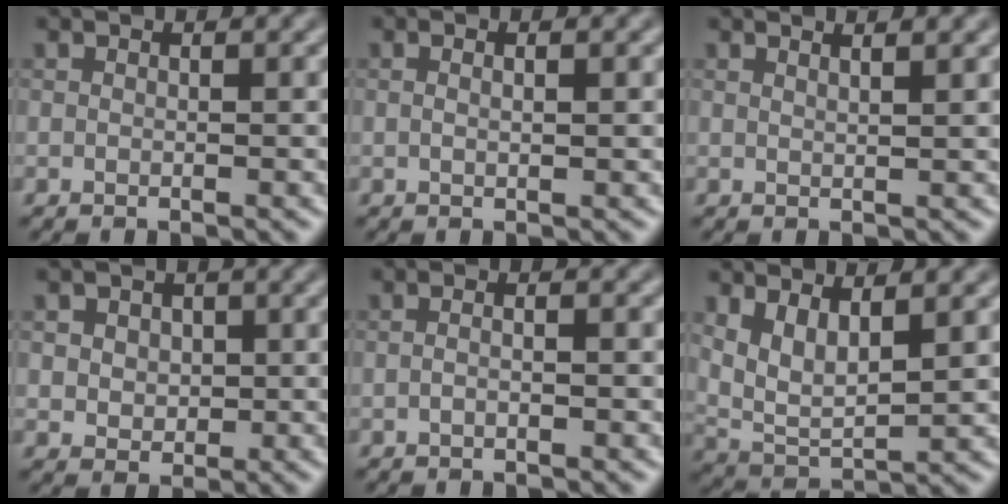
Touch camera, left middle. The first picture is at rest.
{"total": 1.6, "force": [0.6, 0.5, 1.5], "torque": [-0.013, -0.006, -0.002]}
{"total": 2.7, "force": [1.8, 1.1, 1.8], "torque": [0.004, 0.010, -0.005]}
{"total": 3.0, "force": [0.7, 2.5, 1.5], "torque": [-0.029, 0.003, 0.004]}
{"total": 2.5, "force": [0.3, 1.3, 2.2], "torque": [-0.012, 0.008, -0.024]}
{"total": 4.3, "force": [1.7, 1.9, 3.5], "torque": [-0.080, -0.011, 0.038]}